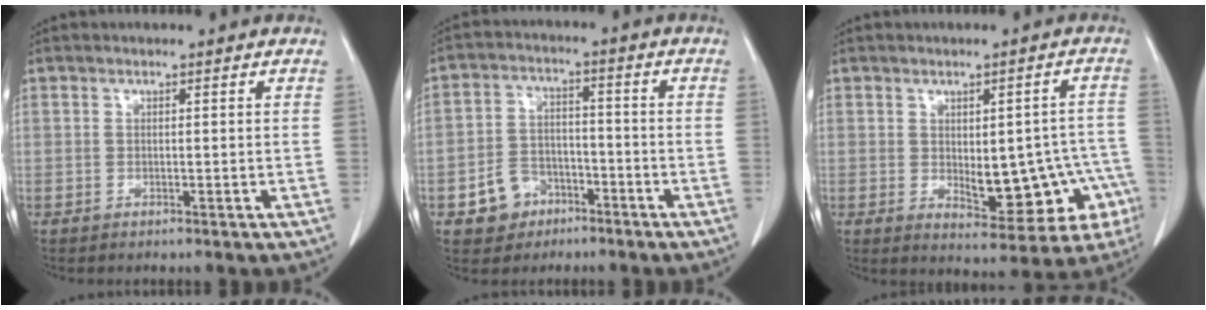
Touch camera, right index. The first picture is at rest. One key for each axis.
{"total": 6.8, "fx": -3.7, "fy": 5.3, "fz": 2.2, "tx": -0.048, "ty": 0.015, "tz": -0.053}
{"total": 12.1, "fx": -2.7, "fy": 5.5, "fz": 10.5, "tx": -0.117, "ty": 0.020, "tz": -0.017}